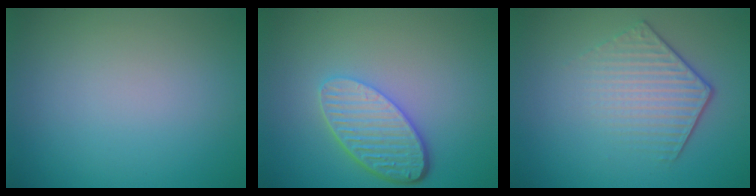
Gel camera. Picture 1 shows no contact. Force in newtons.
{"total": 5.1, "press": 3.8, "slide": 3.4}
{"total": 4.0, "press": 2.9, "slide": 2.7}